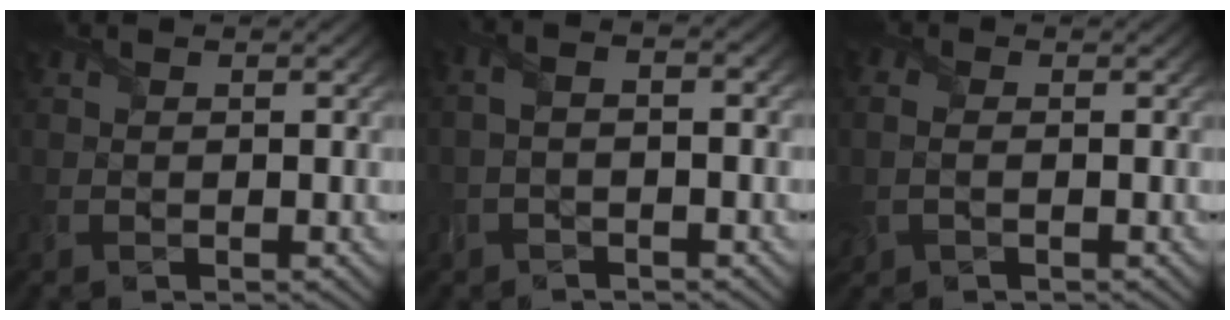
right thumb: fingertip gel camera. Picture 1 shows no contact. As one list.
[{"total": 3.3, "force": [-0.9, 1.2, 2.9], "torque": [-0.070, 0.006, -0.017]}, {"total": 3.4, "force": [-0.4, 2.4, 2.4], "torque": [-0.078, 0.005, 0.001]}]